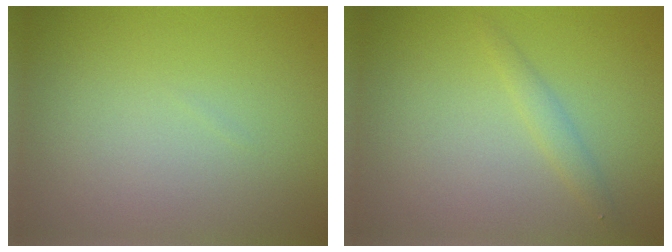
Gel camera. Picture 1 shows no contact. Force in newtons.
{"total": 1.3, "press": 1.3, "slide": 0.0}